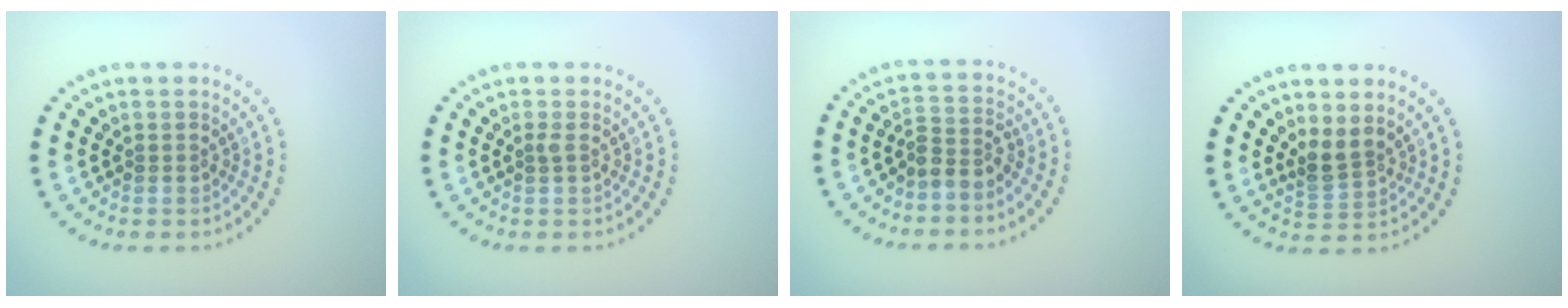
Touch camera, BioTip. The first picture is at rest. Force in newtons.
{"total": 0.6, "press": 0.4, "slide": 0.4}
{"total": 2.4, "press": 1.8, "slide": 1.6}
{"total": 2.5, "press": 1.8, "slide": 1.6}